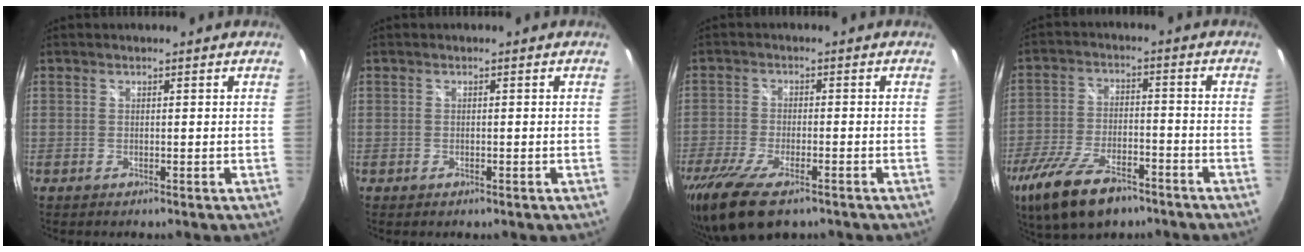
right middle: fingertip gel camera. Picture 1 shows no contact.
{"total": 0.0}
{"total": 11.5, "force": [-8.1, 3.6, 7.3], "torque": [-0.172, -0.040, -0.146]}
{"total": 15.4, "force": [-10.3, 6.4, 9.5], "torque": [-0.210, -0.034, -0.179]}